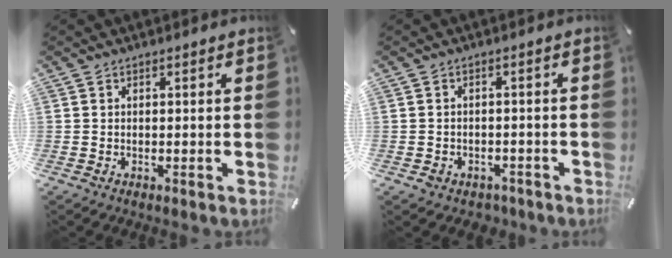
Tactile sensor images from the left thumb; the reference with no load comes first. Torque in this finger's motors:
{"motor_torque": [-0.39, 0.41, -0.13, 0.19, -0.03]}